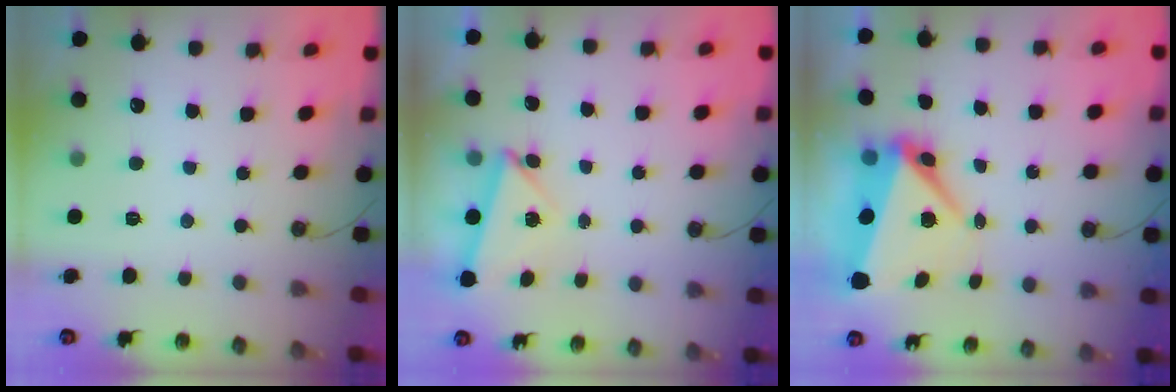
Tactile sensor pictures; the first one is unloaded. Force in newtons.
{"total": 4.4, "press": 4.2, "slide": 1.1}
{"total": 8.5, "press": 8.3, "slide": 1.8}